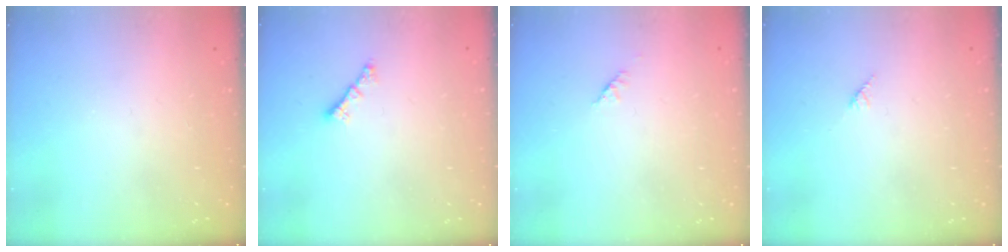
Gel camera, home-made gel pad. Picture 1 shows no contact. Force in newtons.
{"total": 0.8, "press": 0.7, "slide": 0.4}
{"total": 1.4, "press": 1.3, "slide": 0.5}
{"total": 2.7, "press": 2.7, "slide": 0.2}